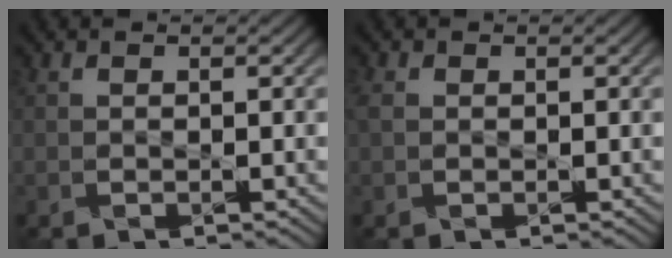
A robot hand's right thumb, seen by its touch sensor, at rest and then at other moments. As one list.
[{"total": 1.3, "force": [0.0, 1.0, 0.7], "torque": [-0.021, 0.000, -0.003]}]